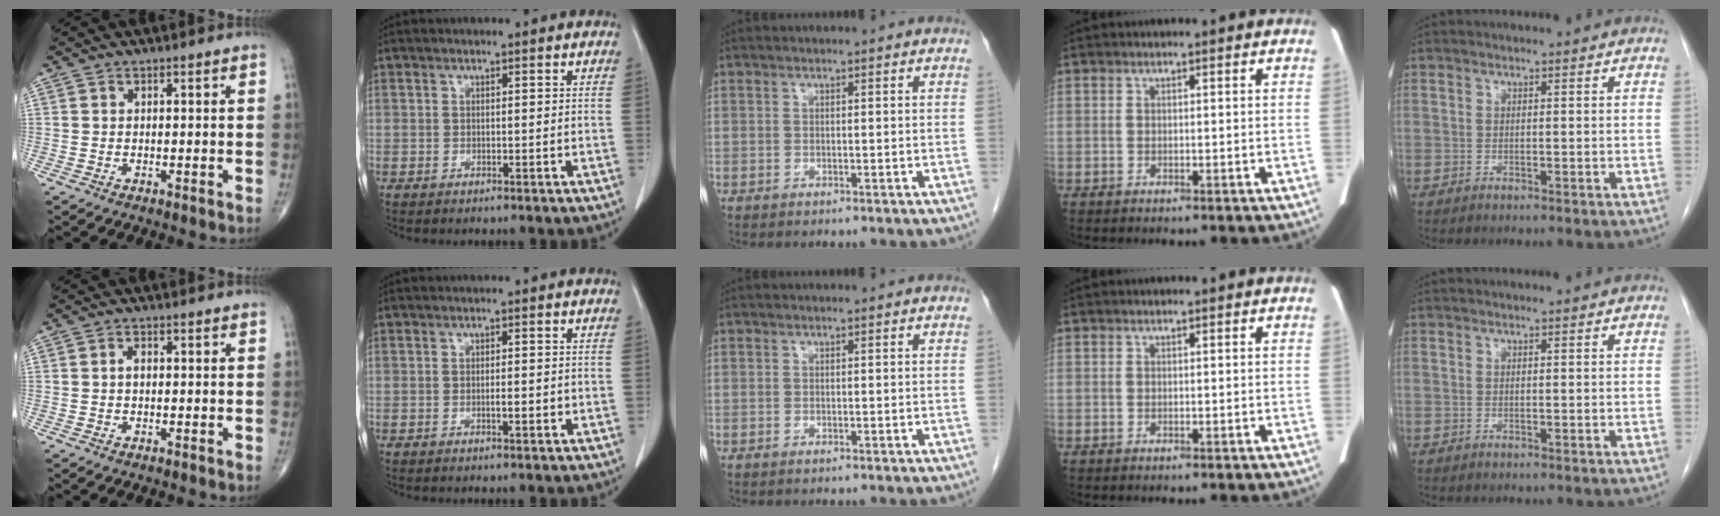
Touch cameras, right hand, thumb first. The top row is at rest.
{"thumb": {"total": 1.5, "force": [0.0, 0.9, 1.2], "torque": [-0.019, 0.005, -0.001]}, "index": {"total": 1.6, "force": [-0.2, 0.4, 1.5], "torque": [-0.026, 0.000, -0.003]}}